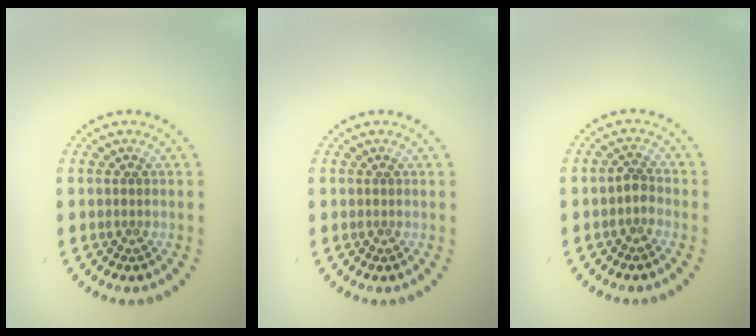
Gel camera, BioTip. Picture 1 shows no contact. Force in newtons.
{"total": 0.0}
{"total": 1.1, "press": 1.0, "slide": 0.5}